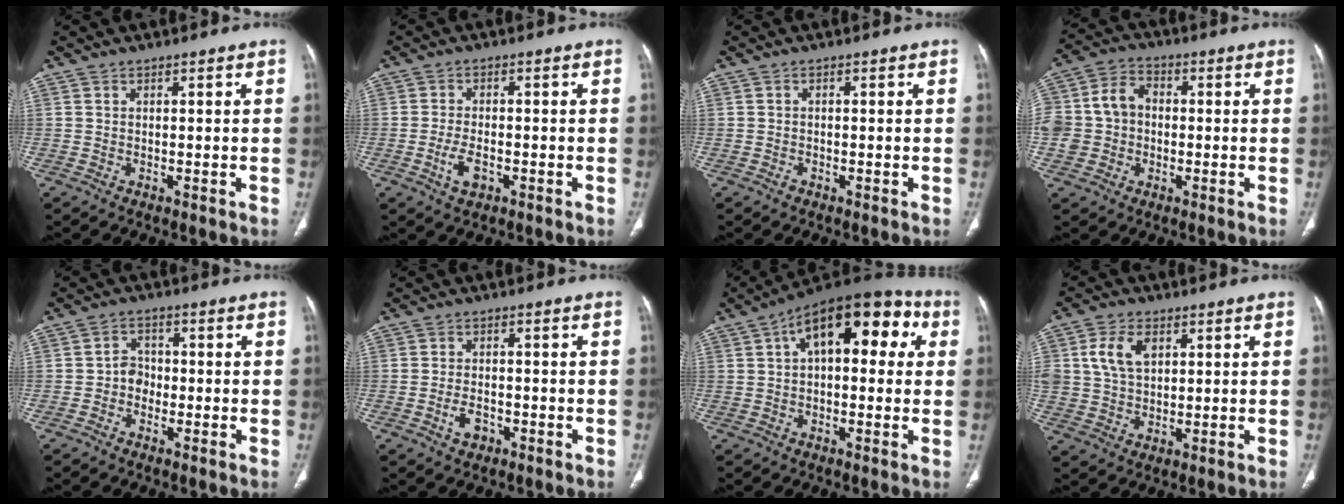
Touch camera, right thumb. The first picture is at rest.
{"total": 4.3, "force": [-1.6, 2.3, 3.2], "torque": [-0.062, 0.008, -0.026]}
{"total": 0.7, "force": [-0.5, 0.5, 0.2], "torque": [-0.003, 0.001, -0.010]}
{"total": 12.0, "force": [-0.6, 10.2, 6.3], "torque": [-0.121, 0.037, -0.016]}
{"total": 3.5, "force": [-1.1, 3.0, 1.4], "torque": [0.000, 0.016, -0.027]}
{"total": 3.6, "force": [-1.7, 2.4, 2.1], "torque": [-0.036, 0.015, -0.025]}
{"total": 18.0, "force": [5.1, 9.2, 14.6], "torque": [-0.170, 0.040, 0.064]}
{"total": 8.0, "force": [2.4, 5.5, 5.2], "torque": [-0.091, -0.002, 0.050]}